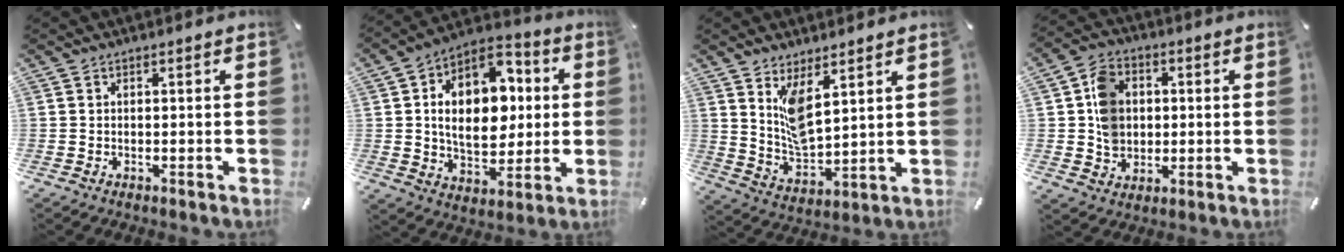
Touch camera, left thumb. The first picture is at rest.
{"total": 18.2, "force": [2.3, 12.9, 12.6], "torque": [-0.201, -0.004, 0.042]}
{"total": 9.1, "force": [5.6, 4.3, 5.7], "torque": [-0.117, -0.029, 0.105]}
{"total": 9.3, "force": [0.6, 8.1, 4.4], "torque": [-0.077, 0.013, 0.016]}